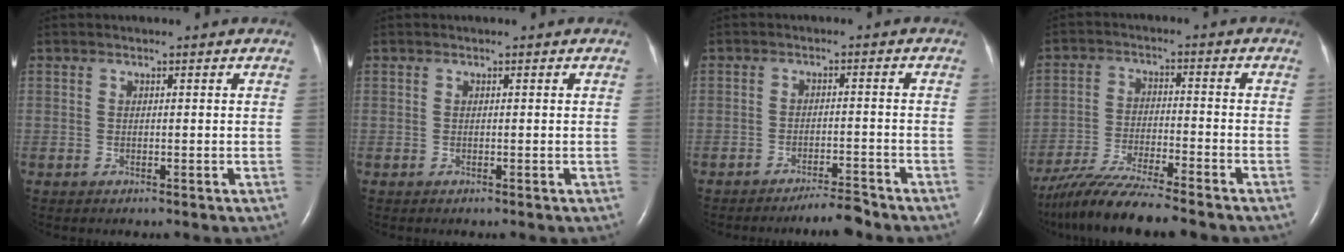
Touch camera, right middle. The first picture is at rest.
{"total": 0.0}
{"total": 3.8, "force": [-3.5, -0.2, 1.3], "torque": [-0.020, -0.012, -0.059]}
{"total": 11.2, "force": [-9.7, 0.1, 5.6], "torque": [-0.101, -0.027, -0.166]}